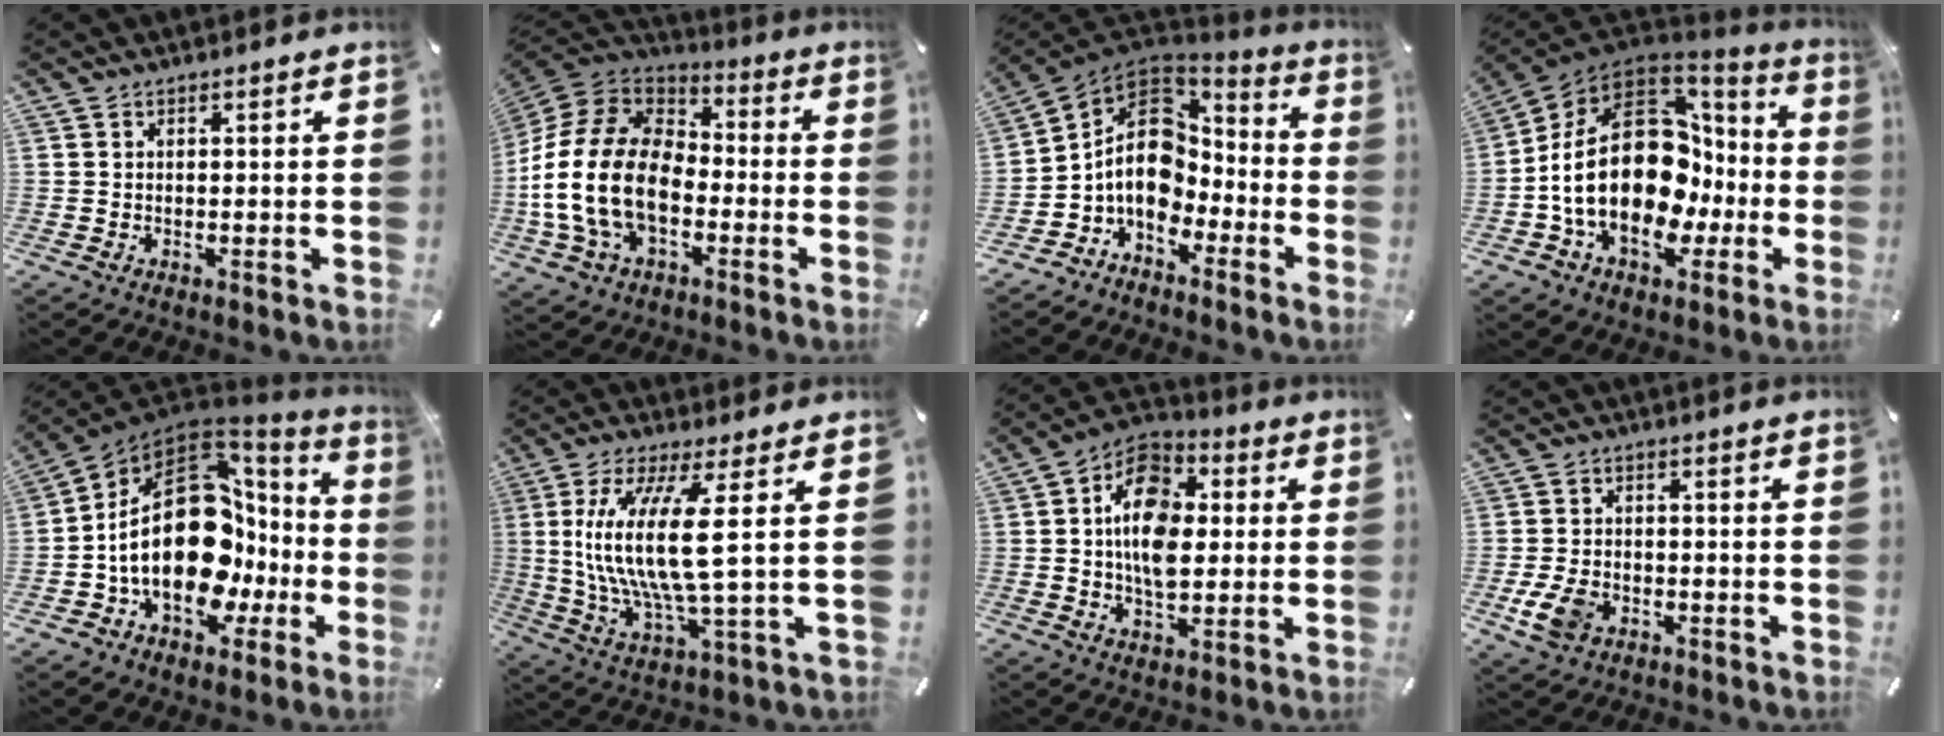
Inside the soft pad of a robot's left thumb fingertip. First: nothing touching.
{"total": 19.8, "force": [-5.9, 13.2, 13.5], "torque": [-0.287, 0.036, -0.104]}
{"total": 12.7, "force": [-1.4, 10.2, 7.5], "torque": [-0.157, 0.005, -0.029]}
{"total": 26.6, "force": [-0.2, 18.1, 19.5], "torque": [-0.360, -0.005, 0.017]}
{"total": 27.7, "force": [0.3, 18.0, 21.1], "torque": [-0.375, -0.017, 0.020]}
{"total": 16.6, "force": [2.5, 3.3, 16.0], "torque": [-0.356, -0.025, 0.025]}
{"total": 13.7, "force": [0.7, 9.7, 9.7], "torque": [-0.177, 0.003, 0.010]}
{"total": 6.5, "force": [-2.5, 4.6, 3.9], "torque": [-0.093, 0.007, -0.048]}